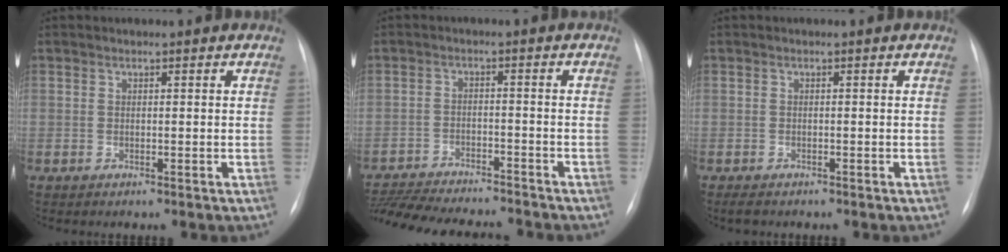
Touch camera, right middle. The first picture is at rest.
{"total": 17.6, "force": [-16.1, 2.5, 6.6], "torque": [-0.156, -0.021, -0.236]}
{"total": 1.6, "force": [-1.4, 0.6, 0.7], "torque": [-0.011, -0.003, -0.017]}